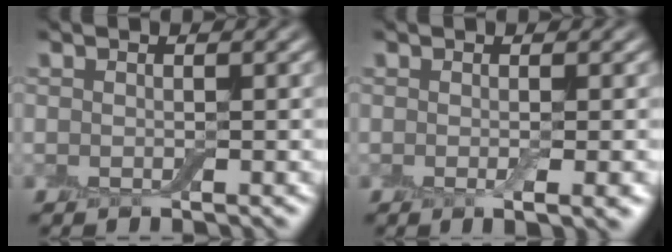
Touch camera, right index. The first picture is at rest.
{"total": 2.3, "force": [-0.3, 0.5, 2.2], "torque": [-0.029, -0.005, -0.005]}